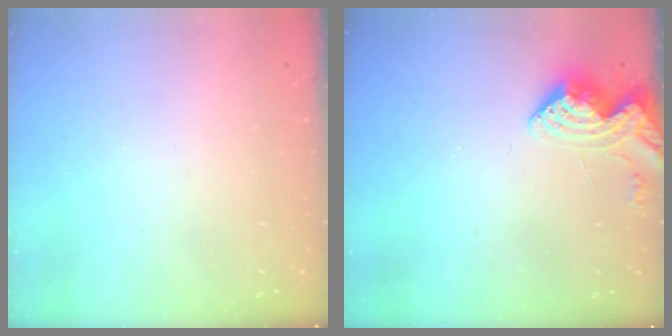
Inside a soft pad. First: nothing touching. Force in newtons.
{"total": 7.3, "press": 7.3, "slide": 0.8}